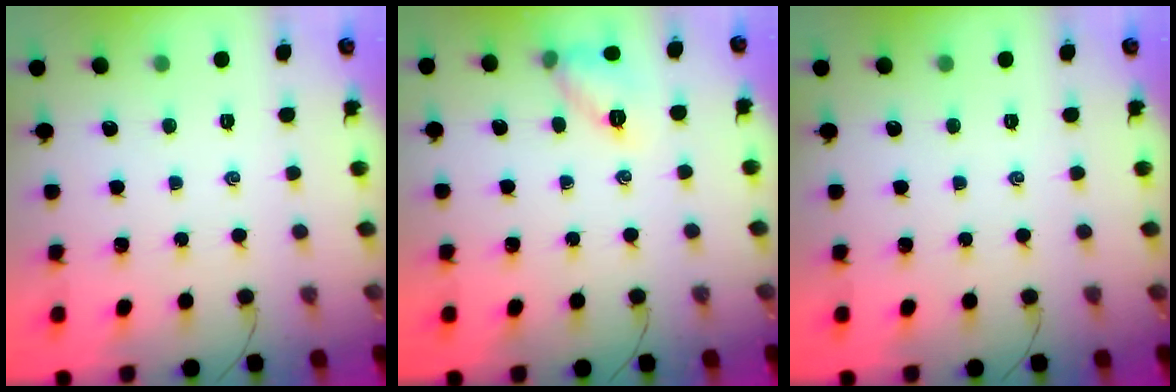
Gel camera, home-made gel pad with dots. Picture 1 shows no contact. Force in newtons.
{"total": 8.5, "press": 8.4, "slide": 1.4}
{"total": 0.0}